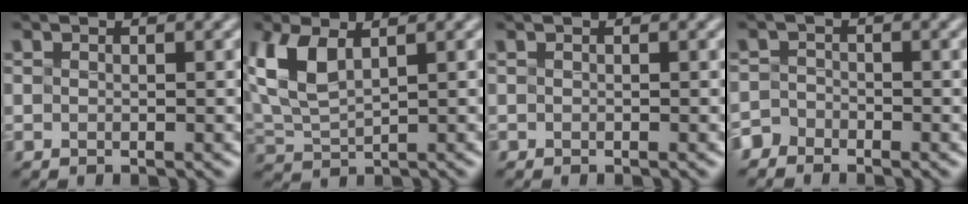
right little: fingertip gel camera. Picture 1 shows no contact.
{"total": 4.2, "force": [1.8, 2.0, 3.3], "torque": [-0.088, 0.006, 0.050]}
{"total": 0.0}
{"total": 2.0, "force": [-1.9, 0.1, -0.6], "torque": [0.006, 0.003, -0.032]}